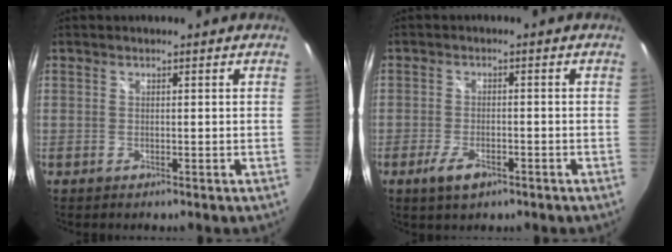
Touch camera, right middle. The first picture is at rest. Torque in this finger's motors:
{"motor_torque": [0.39, -0.53, 0.16, 0.07]}